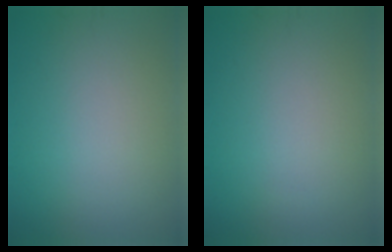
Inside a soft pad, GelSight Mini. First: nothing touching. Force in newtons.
{"total": 0.0}